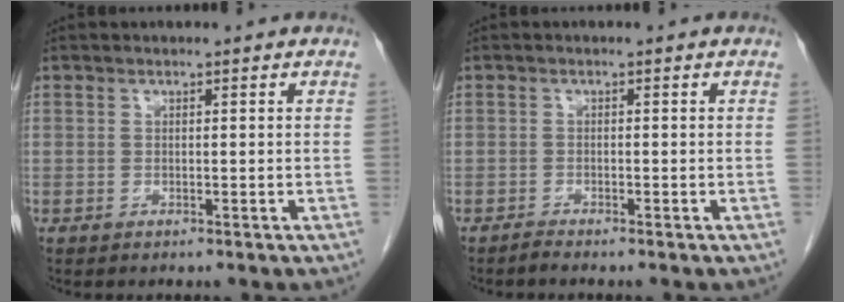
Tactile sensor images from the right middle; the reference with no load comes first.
{"total": 0.8, "force": [-0.7, -0.2, 0.2], "torque": [-0.005, -0.003, -0.015]}